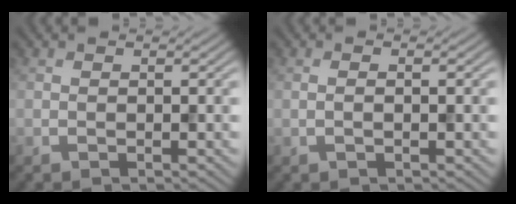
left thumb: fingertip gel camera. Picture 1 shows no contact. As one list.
[{"total": 0.8, "force": [-0.1, 0.1, 0.8], "torque": [-0.016, 0.001, -0.003]}]